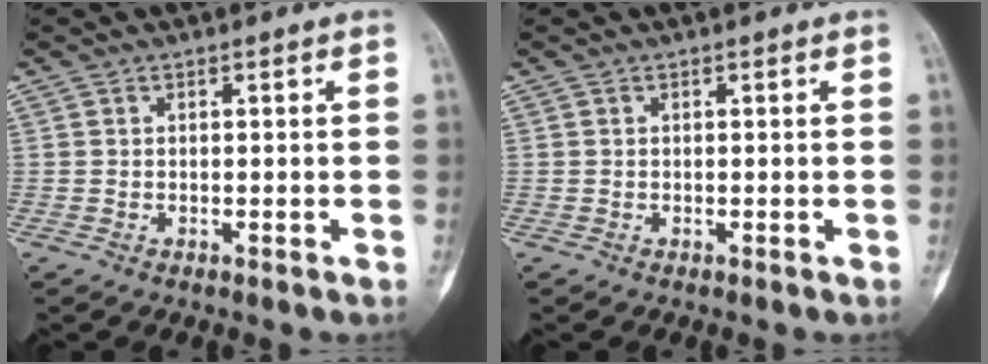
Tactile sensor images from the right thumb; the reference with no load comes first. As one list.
[{"total": 0.0}]